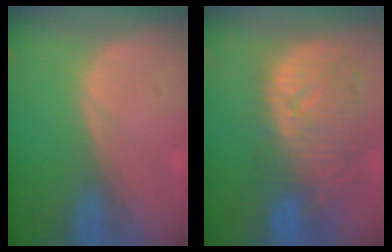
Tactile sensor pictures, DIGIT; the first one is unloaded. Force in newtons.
{"total": 11.2, "press": 9.8, "slide": 5.4}